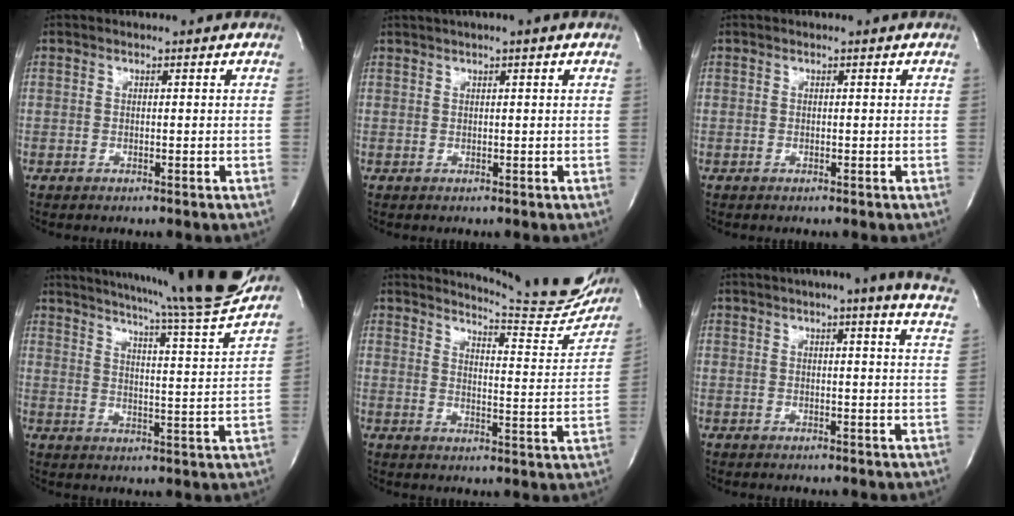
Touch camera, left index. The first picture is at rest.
{"total": 2.7, "force": [1.8, -0.5, 1.9], "torque": [-0.035, 0.017, 0.033]}
{"total": 0.0}
{"total": 20.1, "force": [17.8, -2.0, 9.0], "torque": [-0.149, -0.056, 0.236]}
{"total": 15.8, "force": [15.3, 0.8, 4.0], "torque": [-0.057, -0.085, 0.177]}
{"total": 15.1, "force": [12.4, -0.6, 8.6], "torque": [-0.121, -0.024, 0.131]}